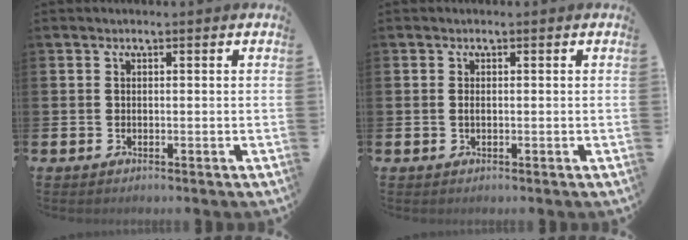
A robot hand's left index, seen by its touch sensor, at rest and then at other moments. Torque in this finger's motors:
{"motor_torque": [0.19, 0.30, 0.00, 0.00]}